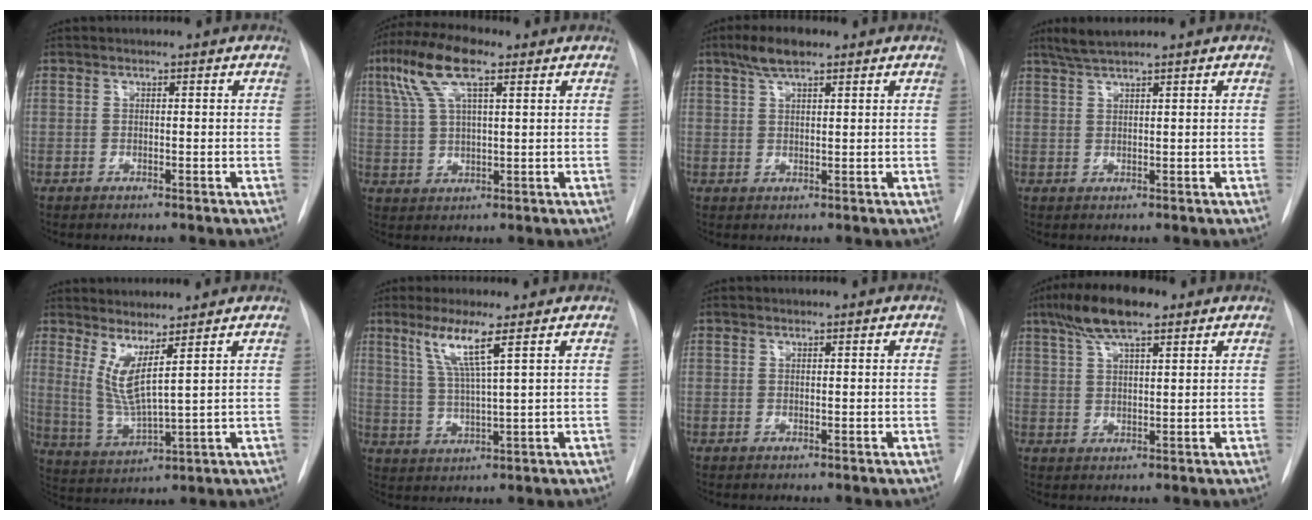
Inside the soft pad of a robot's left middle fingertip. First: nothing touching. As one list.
[{"total": 9.9, "force": [5.0, 2.6, 8.2], "torque": [-0.176, 0.027, 0.095]}, {"total": 4.6, "force": [3.2, 1.2, 3.1], "torque": [-0.068, 0.011, 0.059]}, {"total": 3.2, "force": [2.7, -0.3, 1.6], "torque": [-0.040, 0.007, 0.056]}, {"total": 6.2, "force": [3.0, -0.3, 5.4], "torque": [-0.114, -0.028, 0.066]}, {"total": 6.6, "force": [3.4, -0.8, 5.6], "torque": [-0.110, -0.008, 0.068]}, {"total": 0.0}, {"total": 8.7, "force": [5.8, 2.0, 6.2], "torque": [-0.122, 0.019, 0.103]}]